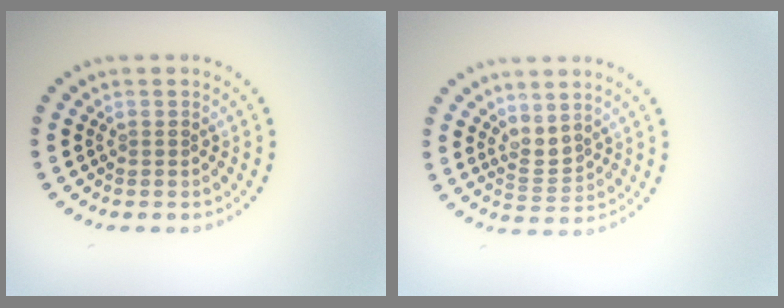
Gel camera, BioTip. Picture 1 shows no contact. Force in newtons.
{"total": 2.0, "press": 1.4, "slide": 1.4}